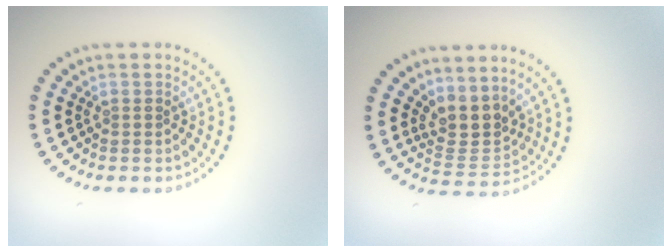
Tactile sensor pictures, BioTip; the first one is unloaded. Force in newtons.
{"total": 3.2, "press": 2.5, "slide": 2.1}